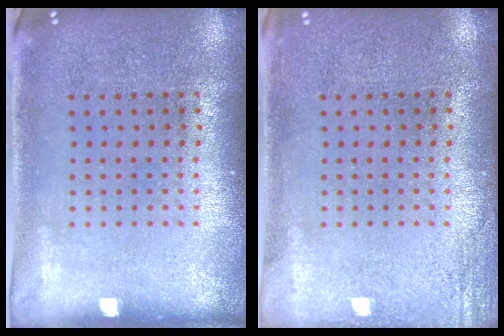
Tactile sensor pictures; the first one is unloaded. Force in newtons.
{"total": 1.8, "press": 1.8, "slide": 0.2}